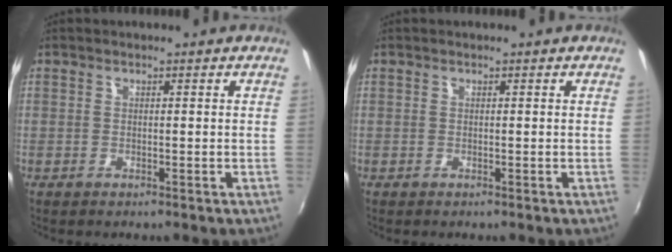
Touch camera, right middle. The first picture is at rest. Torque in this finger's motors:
{"motor_torque": [0.11, -0.10, 0.04, 0.01]}